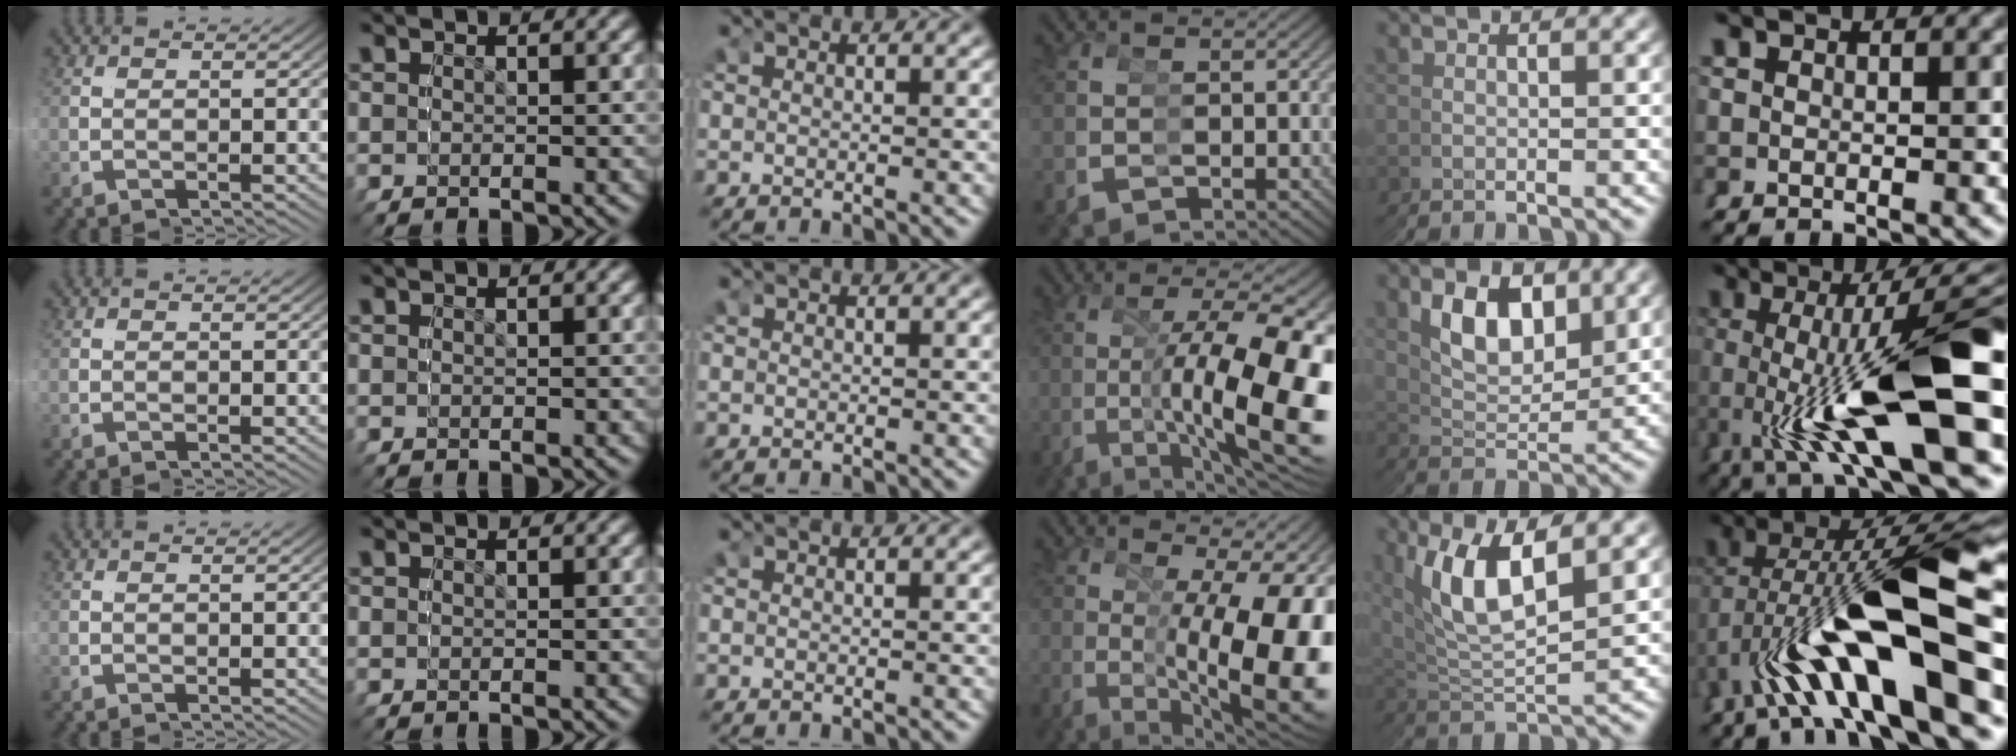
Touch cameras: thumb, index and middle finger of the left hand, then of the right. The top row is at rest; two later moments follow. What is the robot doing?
{"motion": "grasp_and_lifting", "object": "cubes"}